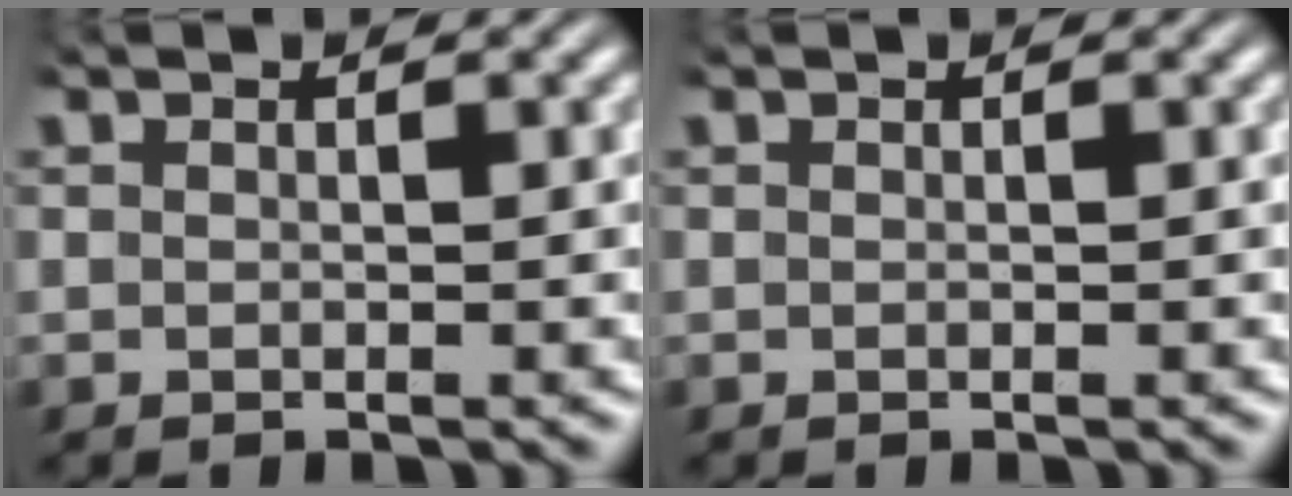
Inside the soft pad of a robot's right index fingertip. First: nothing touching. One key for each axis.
{"total": 0.0}